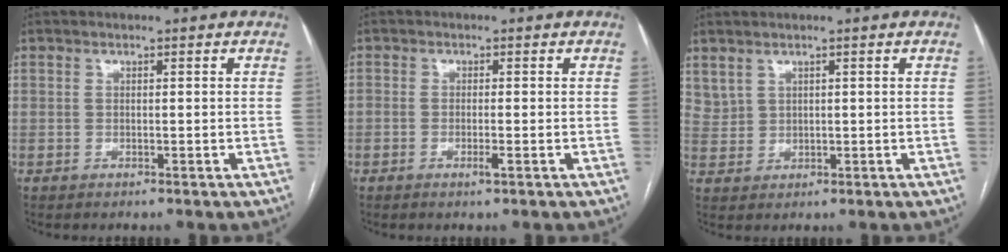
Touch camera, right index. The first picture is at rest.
{"total": 1.7, "force": [-0.8, 0.2, 1.5], "torque": [-0.025, -0.002, -0.013]}
{"total": 2.7, "force": [2.1, 1.5, 0.6], "torque": [-0.011, 0.002, 0.049]}